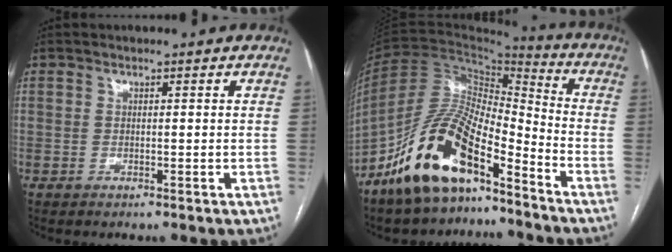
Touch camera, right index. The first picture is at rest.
{"total": 16.1, "force": [-10.9, 4.9, 10.7], "torque": [-0.209, 0.013, -0.202]}